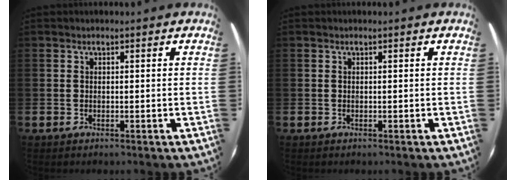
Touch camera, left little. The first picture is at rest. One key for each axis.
{"total": 0.0}